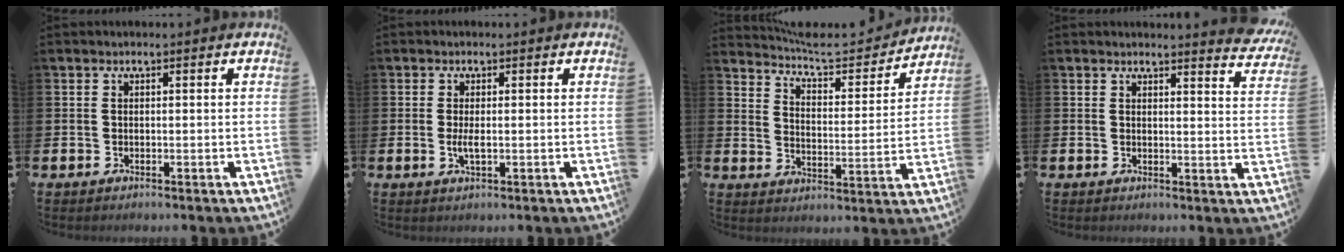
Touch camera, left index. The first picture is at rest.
{"total": 2.0, "force": [-0.2, 0.6, 1.8], "torque": [-0.034, 0.000, -0.004]}
{"total": 6.5, "force": [6.1, 1.4, 1.7], "torque": [-0.053, -0.051, 0.100]}
{"total": 3.1, "force": [3.1, -0.2, 0.1], "torque": [0.016, -0.030, 0.051]}